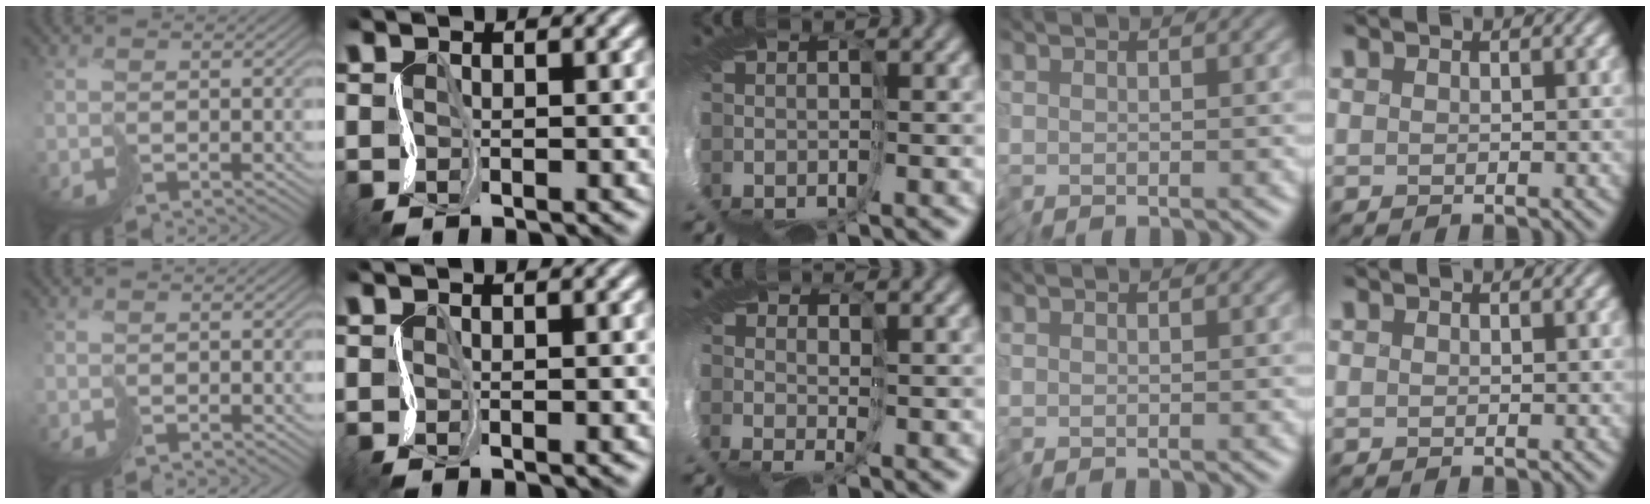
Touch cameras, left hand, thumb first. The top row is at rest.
{"thumb": {"total": 0.7, "force": [-0.6, -0.2, -0.3], "torque": [0.008, 0.000, -0.013]}, "index": {"total": 1.4, "force": [0.0, 0.4, 1.3], "torque": [-0.013, 0.001, 0.002]}, "middle": {"total": 2.2, "force": [2.0, -0.5, 0.5], "torque": [-0.001, -0.003, 0.029]}}